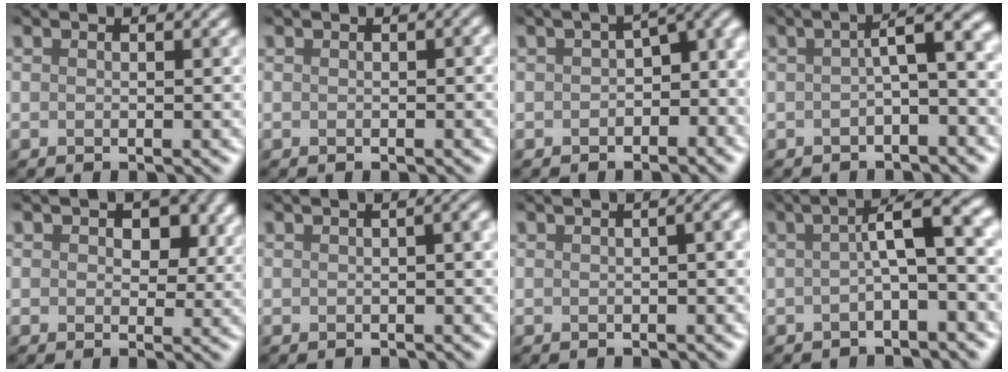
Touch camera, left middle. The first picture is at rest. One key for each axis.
{"total": 1.3, "fx": -0.3, "fy": 0.7, "fz": 1.1, "tx": -0.005, "ty": 0.007, "tz": -0.007}
{"total": 5.5, "fx": -1.9, "fy": 3.2, "fz": 4.1, "tx": -0.040, "ty": 0.007, "tz": -0.036}
{"total": 4.5, "fx": -0.8, "fy": 1.2, "fz": 4.2, "tx": -0.052, "ty": 0.016, "tz": -0.020}
{"total": 4.9, "fx": 1.6, "fy": 3.5, "fz": 3.1, "tx": -0.022, "ty": 0.014, "tz": 0.008}
{"total": 3.7, "fx": -0.6, "fy": 1.9, "fz": 3.2, "tx": -0.022, "ty": 0.012, "tz": -0.018}
{"total": 4.3, "fx": -0.8, "fy": 2.3, "fz": 3.6, "tx": -0.021, "ty": 0.012, "tz": -0.022}
{"total": 5.0, "fx": -0.5, "fy": 0.9, "fz": 4.9, "tx": -0.065, "ty": 0.024, "tz": -0.018}